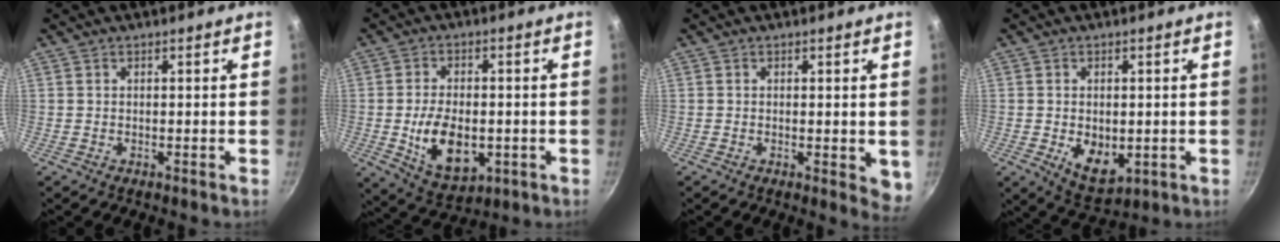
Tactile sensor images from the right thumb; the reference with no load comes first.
{"total": 12.1, "force": [-2.0, 7.3, 9.4], "torque": [-0.147, -0.003, -0.019]}
{"total": 4.1, "force": [-0.2, 1.7, 3.7], "torque": [-0.043, -0.012, -0.003]}
{"total": 7.9, "force": [-1.0, 5.1, 5.9], "torque": [-0.078, -0.017, 0.001]}